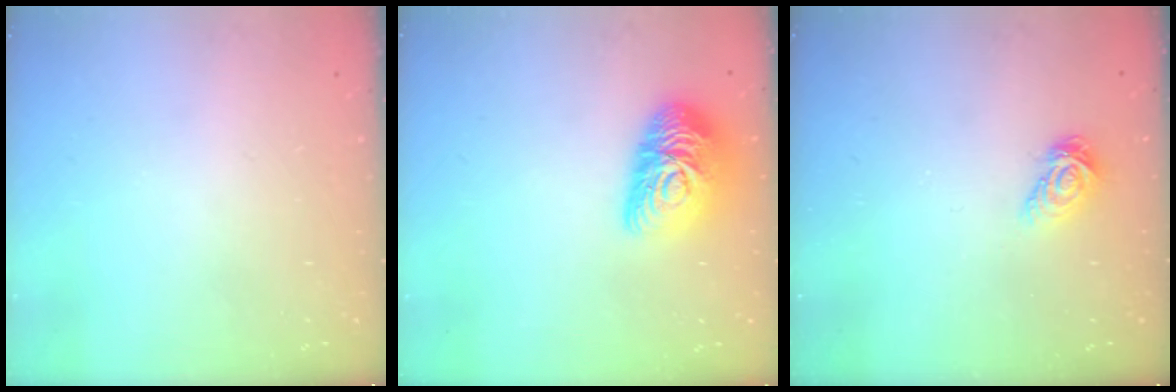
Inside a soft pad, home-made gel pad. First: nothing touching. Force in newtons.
{"total": 13.7, "press": 13.7, "slide": 0.9}
{"total": 6.1, "press": 6.1, "slide": 0.3}